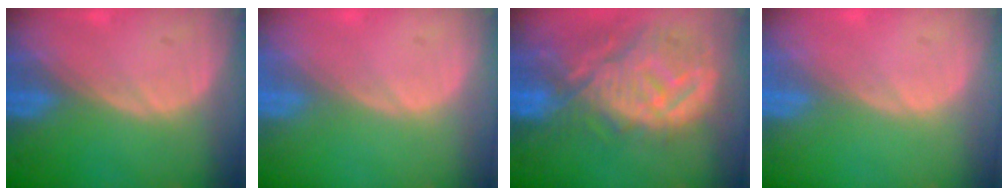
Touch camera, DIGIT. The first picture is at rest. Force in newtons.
{"total": 0.0}
{"total": 12.7, "press": 11.2, "slide": 5.9}
{"total": 0.0}